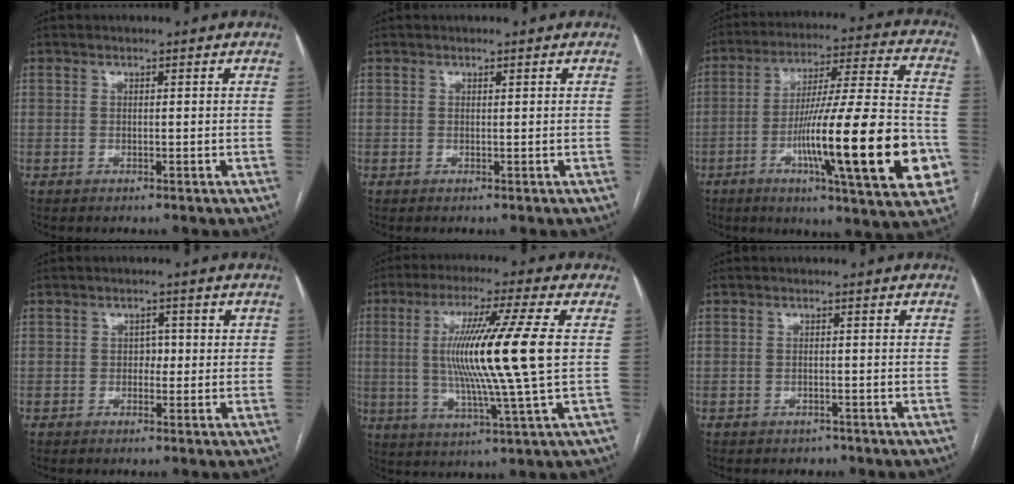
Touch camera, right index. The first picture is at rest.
{"total": 0.0}
{"total": 25.1, "force": [-7.2, 1.9, 24.0], "torque": [-0.325, -0.011, -0.109]}
{"total": 1.9, "force": [0.0, 1.5, 1.1], "torque": [-0.008, 0.008, -0.003]}
{"total": 15.8, "force": [1.5, -1.4, 15.6], "torque": [-0.295, -0.006, 0.019]}
{"total": 1.3, "force": [-1.0, 0.9, 0.1], "torque": [-0.009, 0.000, -0.014]}